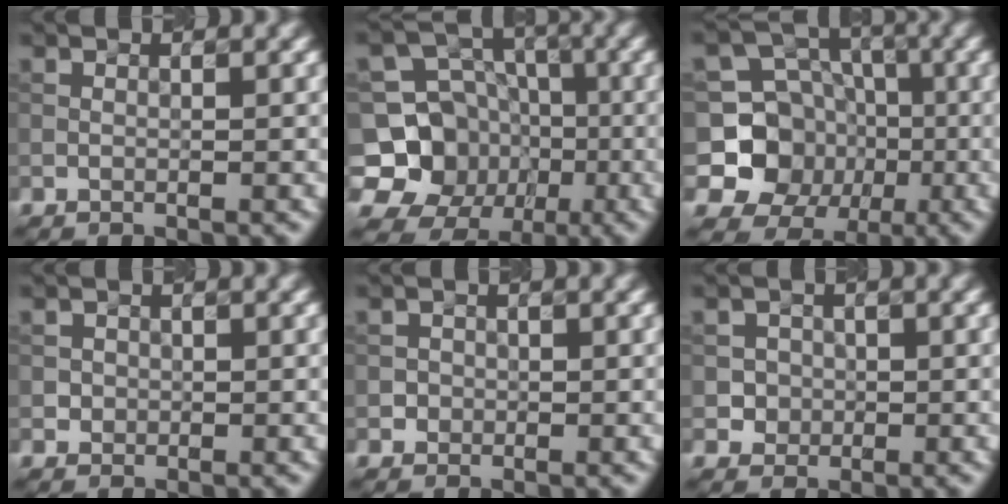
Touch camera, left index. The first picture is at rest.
{"total": 11.6, "force": [-3.4, 10.5, 3.5], "torque": [-0.079, 0.004, -0.077]}
{"total": 8.7, "force": [-1.4, 8.1, 2.9], "torque": [-0.057, 0.010, -0.052]}
{"total": 0.9, "force": [0.0, 0.9, 0.1], "torque": [0.011, 0.000, 0.003]}
{"total": 1.0, "force": [-0.2, 0.9, 0.0], "torque": [0.013, 0.002, -0.005]}
{"total": 1.9, "force": [-0.4, 1.9, 0.3], "torque": [0.008, 0.006, -0.008]}